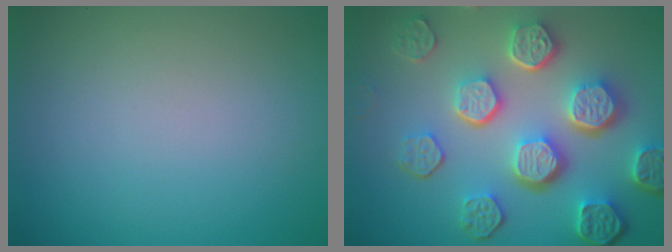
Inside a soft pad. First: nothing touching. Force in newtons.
{"total": 8.6, "press": 6.2, "slide": 5.9}